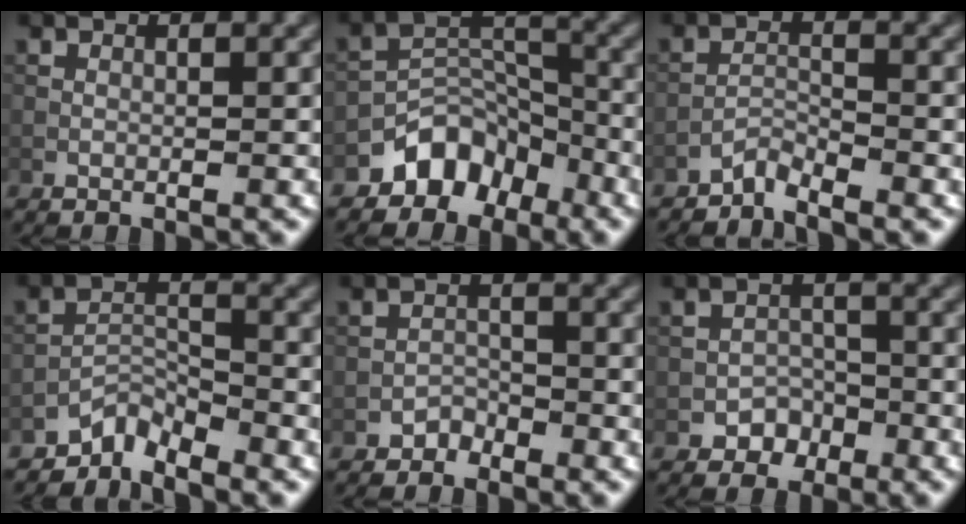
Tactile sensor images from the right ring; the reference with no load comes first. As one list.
[{"total": 5.2, "force": [-3.8, 3.2, 1.5], "torque": [-0.009, 0.006, -0.069]}, {"total": 1.9, "force": [-1.9, 0.1, 0.3], "torque": [-0.004, 0.008, -0.041]}, {"total": 2.9, "force": [-2.7, 0.6, 0.6], "torque": [-0.005, 0.009, -0.058]}, {"total": 1.3, "force": [-1.2, 0.6, 0.1], "torque": [0.004, 0.009, -0.021]}, {"total": 2.2, "force": [-1.5, 1.6, 0.3], "torque": [0.005, 0.010, -0.023]}]